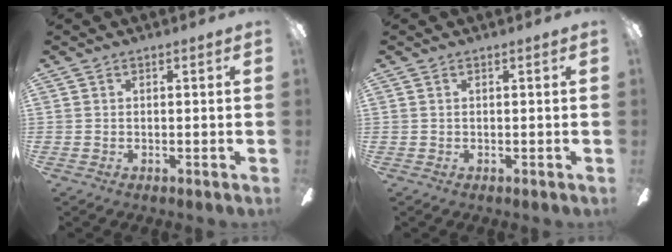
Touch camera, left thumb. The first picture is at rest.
{"total": 0.0}